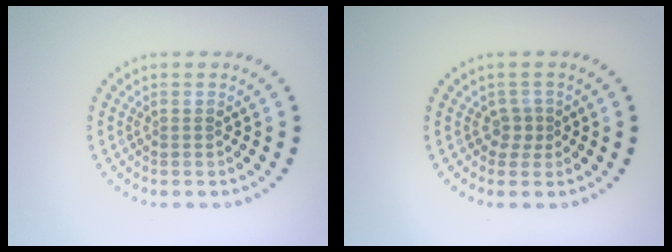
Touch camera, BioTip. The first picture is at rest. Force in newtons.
{"total": 1.3, "press": 1.1, "slide": 0.7}